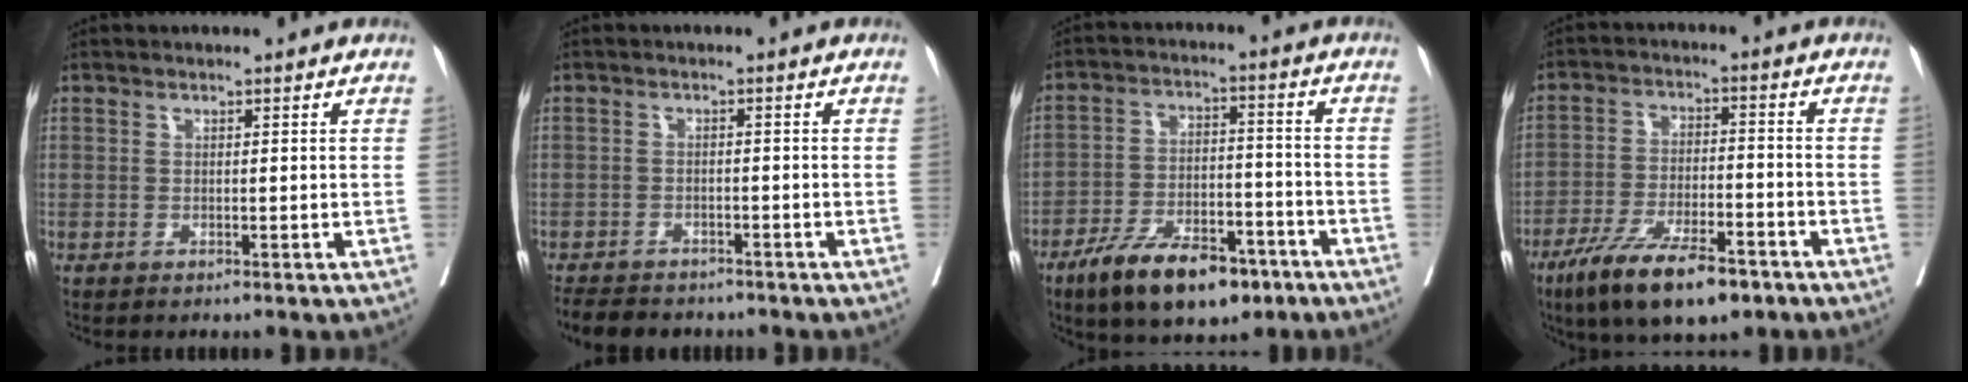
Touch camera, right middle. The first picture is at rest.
{"total": 7.7, "force": [-6.6, 2.9, 2.5], "torque": [-0.040, -0.006, -0.097]}
{"total": 13.3, "force": [-8.8, 5.3, 8.4], "torque": [-0.138, 0.000, -0.144]}
{"total": 12.8, "force": [-8.6, 3.5, 8.8], "torque": [-0.156, -0.019, -0.145]}